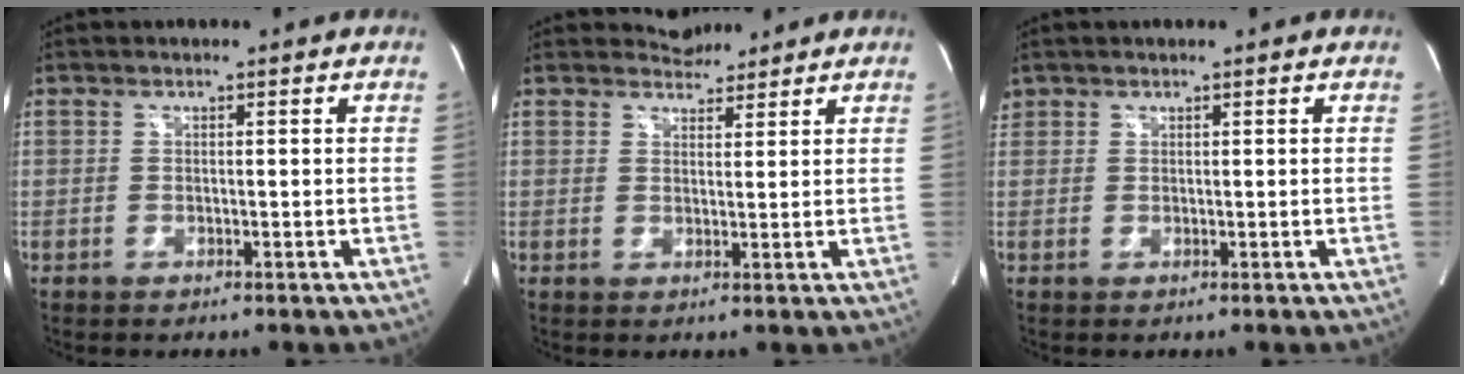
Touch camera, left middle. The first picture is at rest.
{"total": 2.9, "force": [2.7, 0.9, -0.2], "torque": [-0.001, 0.006, 0.044]}
{"total": 1.2, "force": [0.9, 0.9, 0.0], "torque": [0.001, 0.016, 0.018]}